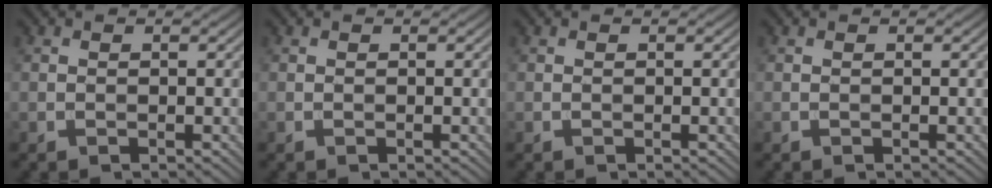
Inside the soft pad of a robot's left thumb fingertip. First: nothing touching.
{"total": 0.0}
{"total": 0.0}
{"total": 0.0}